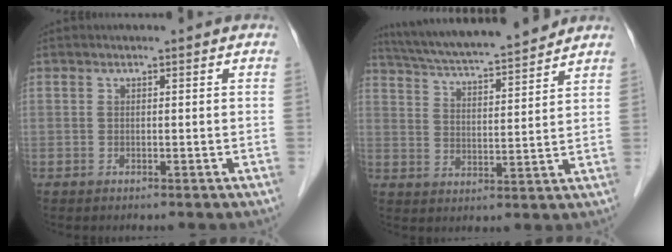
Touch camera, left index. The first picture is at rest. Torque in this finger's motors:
{"motor_torque": [0.06, -0.49, 0.56, 0.09]}